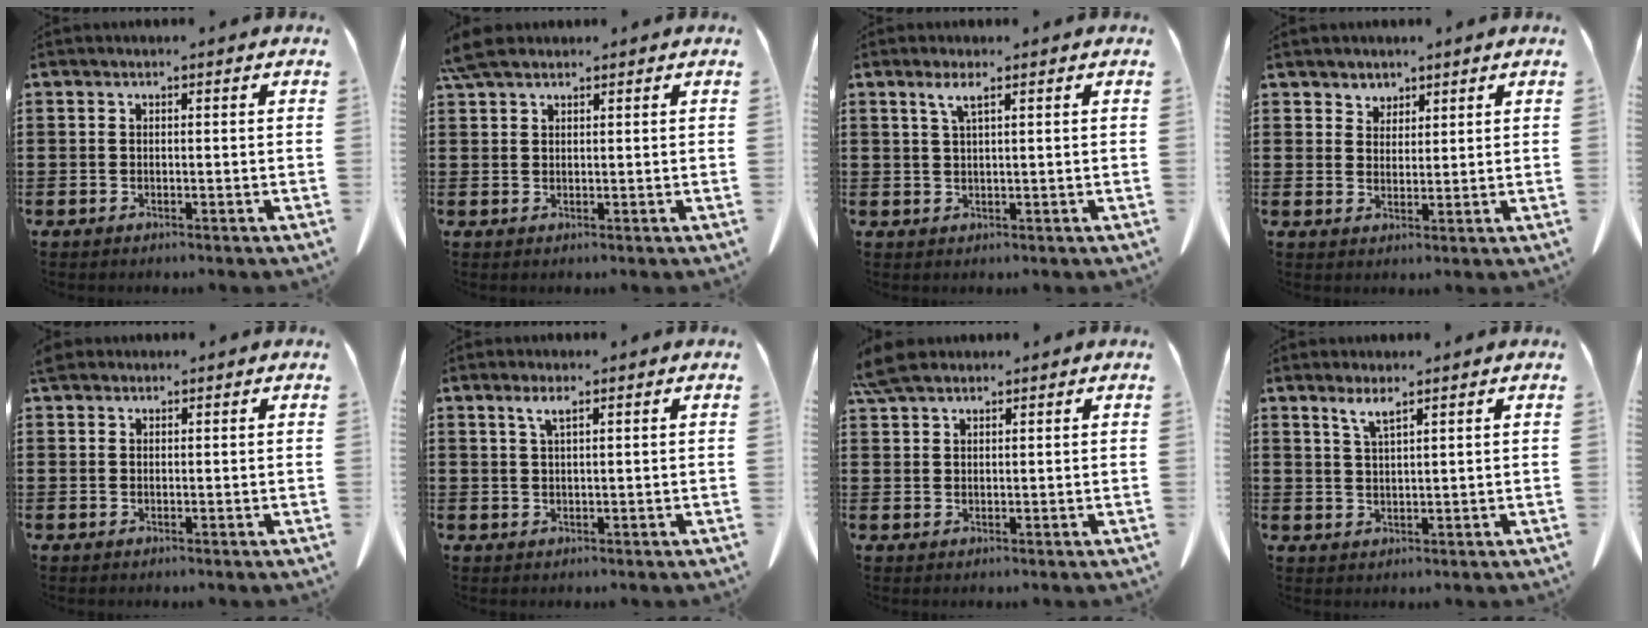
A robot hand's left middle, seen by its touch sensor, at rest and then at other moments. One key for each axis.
{"total": 3.4, "fx": 2.7, "fy": 1.1, "fz": 1.9, "tx": -0.045, "ty": 0.005, "tz": 0.051}
{"total": 2.3, "fx": 1.1, "fy": 0.3, "fz": 1.9, "tx": -0.042, "ty": 0.003, "tz": 0.019}
{"total": 2.8, "fx": 2.4, "fy": 1.5, "fz": 0.0, "tx": -0.009, "ty": 0.005, "tz": 0.045}
{"total": 1.4, "fx": 1.1, "fy": 0.6, "fz": 0.4, "tx": -0.014, "ty": 0.004, "tz": 0.022}
{"total": 2.1, "fx": 1.0, "fy": 0.4, "fz": 1.8, "tx": -0.038, "ty": 0.004, "tz": 0.017}
{"total": 4.2, "fx": 3.4, "fy": 1.2, "fz": 2.2, "tx": -0.059, "ty": 0.000, "tz": 0.063}
{"total": 2.5, "fx": 1.9, "fy": 0.3, "fz": 1.6, "tx": -0.037, "ty": 0.002, "tz": 0.034}